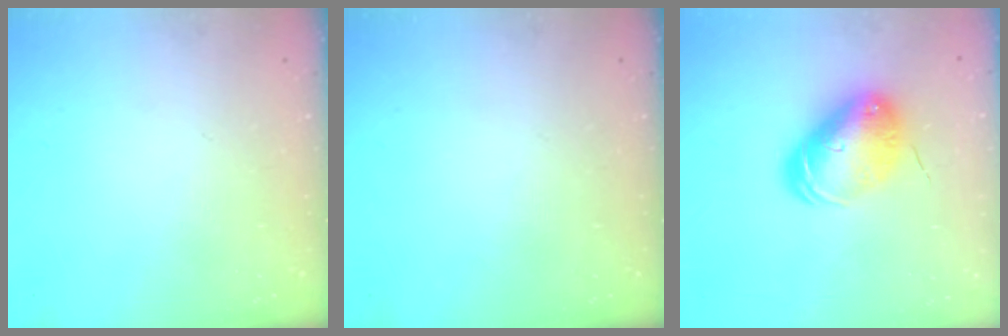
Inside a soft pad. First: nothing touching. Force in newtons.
{"total": 0.0}
{"total": 10.1, "press": 9.9, "slide": 2.0}